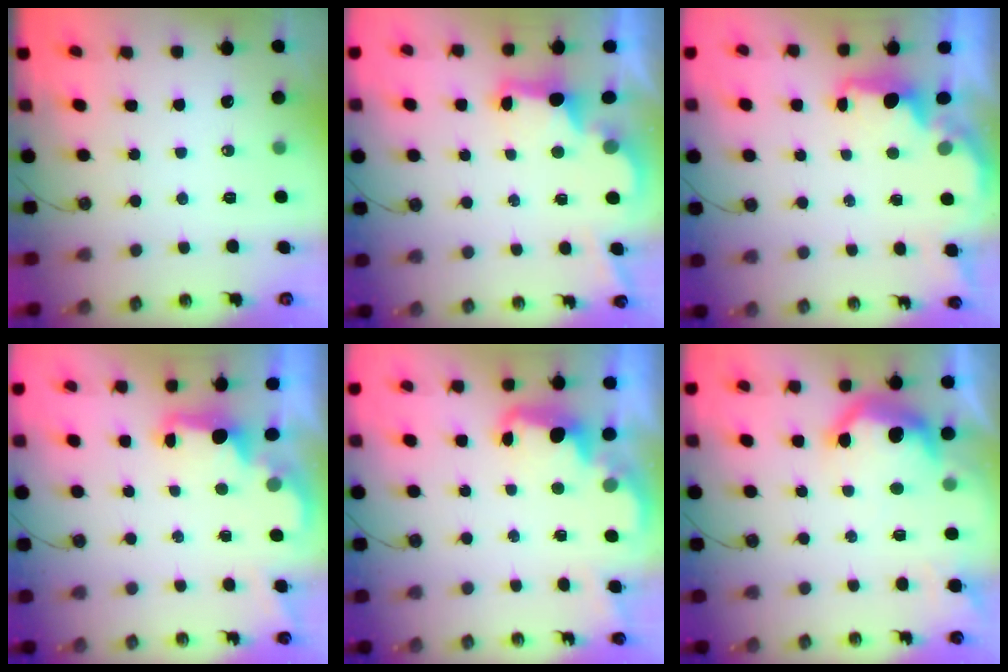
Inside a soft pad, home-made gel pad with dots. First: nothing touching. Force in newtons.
{"total": 3.0, "press": 2.8, "slide": 0.9}
{"total": 1.8, "press": 1.7, "slide": 0.6}
{"total": 2.3, "press": 2.2, "slide": 0.7}
{"total": 2.8, "press": 2.7, "slide": 0.7}
{"total": 15.1, "press": 15.0, "slide": 1.0}